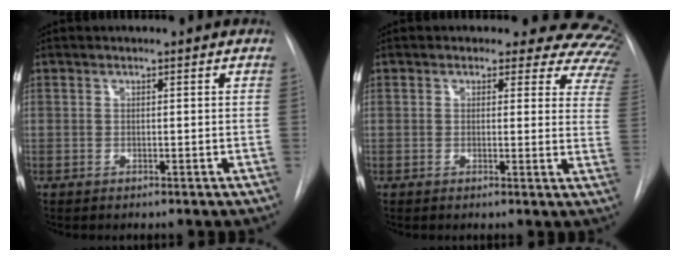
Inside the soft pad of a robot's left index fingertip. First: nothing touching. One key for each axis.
{"total": 12.3, "fx": 10.1, "fy": 6.0, "fz": 3.8, "tx": -0.017, "ty": -0.033, "tz": 0.071}